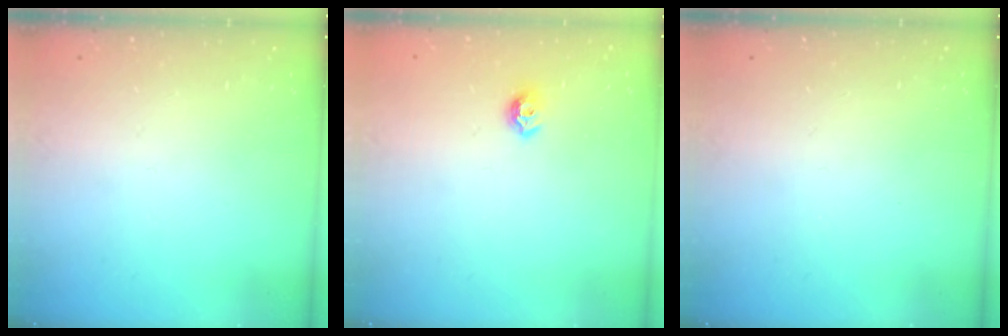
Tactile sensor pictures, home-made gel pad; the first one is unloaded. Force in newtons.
{"total": 6.8, "press": 6.7, "slide": 1.0}
{"total": 0.0}